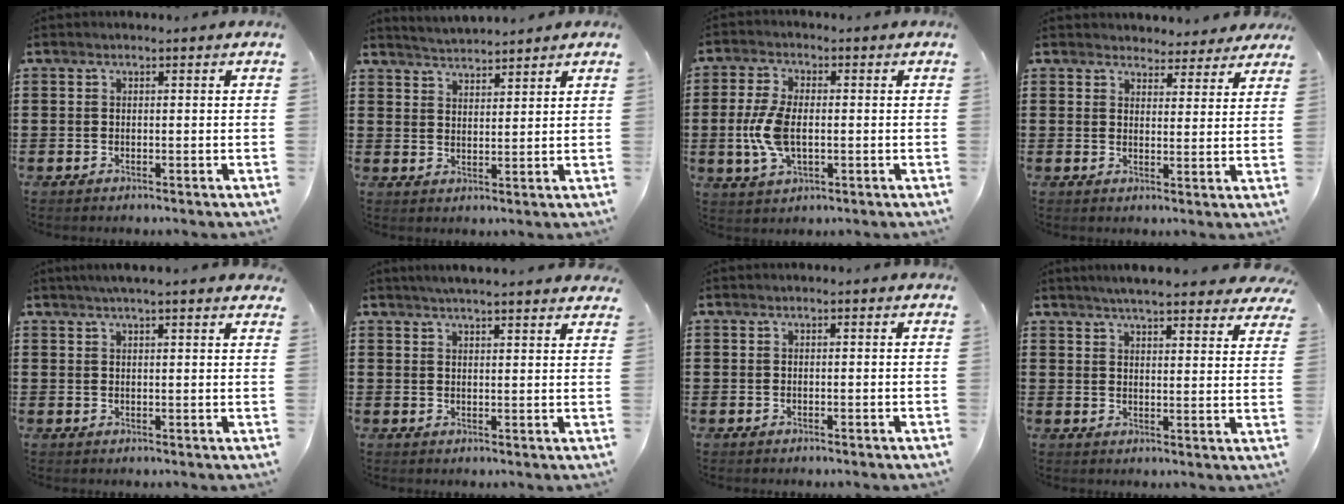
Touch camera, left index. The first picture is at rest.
{"total": 3.3, "force": [3.3, -0.1, 0.0], "torque": [-0.011, -0.011, 0.061]}
{"total": 7.3, "force": [-0.6, 3.8, 6.3], "torque": [-0.156, -0.004, -0.019]}
{"total": 3.6, "force": [3.4, 1.1, 0.2], "torque": [-0.019, -0.008, 0.065]}
{"total": 2.6, "force": [2.3, 0.1, 1.3], "torque": [-0.030, 0.002, 0.042]}
{"total": 3.1, "force": [3.0, -0.2, 0.8], "torque": [-0.024, -0.007, 0.055]}
{"total": 0.0}
{"total": 5.1, "force": [4.9, 0.0, 1.5], "torque": [-0.047, -0.018, 0.088]}